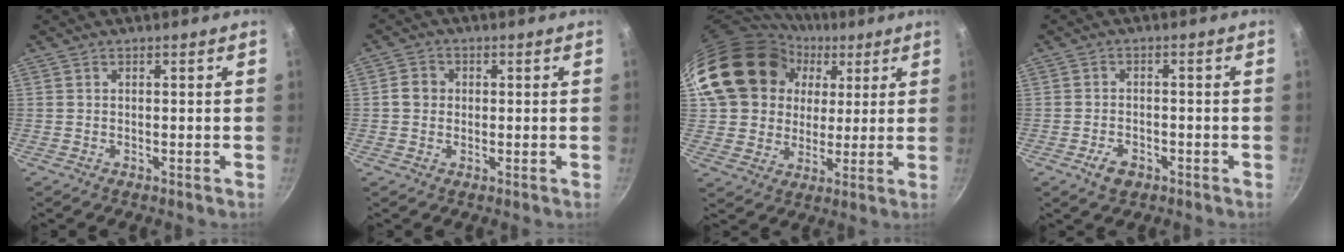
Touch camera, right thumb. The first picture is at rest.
{"total": 3.0, "force": [0.0, 2.7, 1.3], "torque": [-0.009, 0.008, -0.006]}
{"total": 20.2, "force": [6.8, 16.8, 8.9], "torque": [-0.155, 0.018, 0.124]}
{"total": 3.8, "force": [-2.1, 2.3, 2.1], "torque": [-0.034, 0.012, -0.035]}